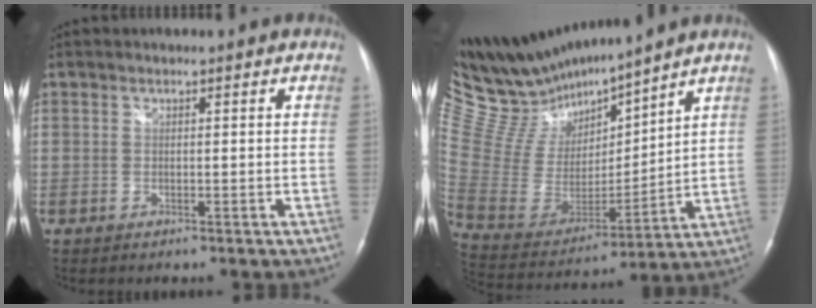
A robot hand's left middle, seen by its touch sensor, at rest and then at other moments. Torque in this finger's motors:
{"motor_torque": [-0.22, -0.81, -0.16, -0.07]}